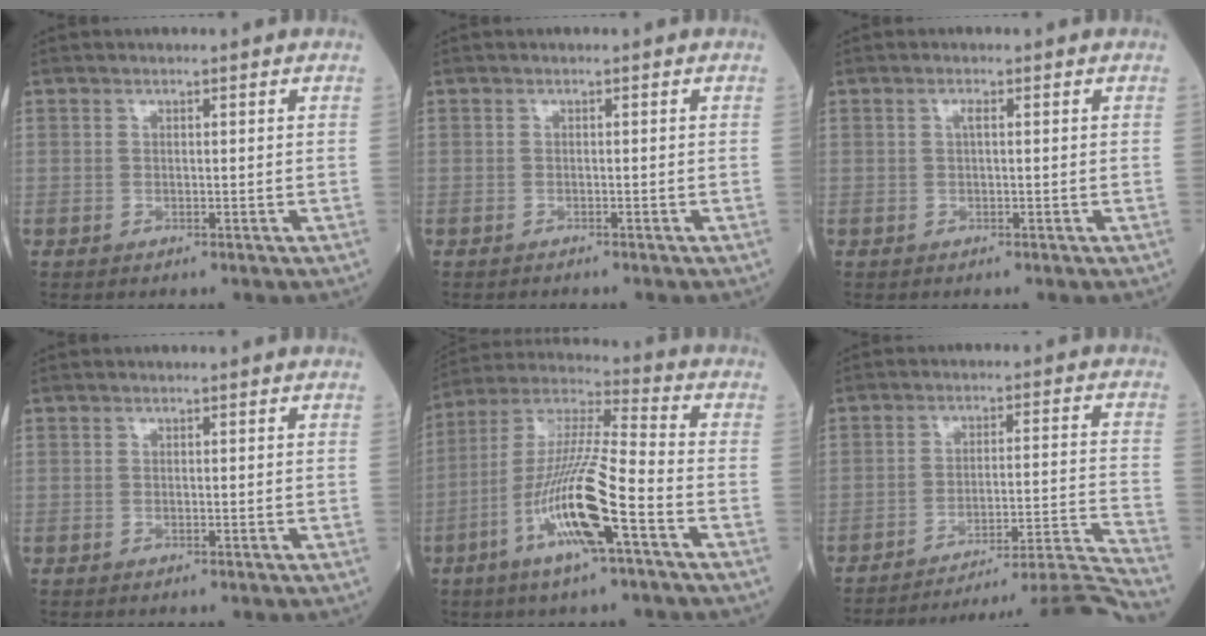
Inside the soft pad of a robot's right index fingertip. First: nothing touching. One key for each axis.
{"total": 0.5, "fx": -0.5, "fy": 0.0, "fz": 0.0, "tx": -0.004, "ty": -0.002, "tz": -0.012}
{"total": 0.9, "fx": 0.2, "fy": 0.2, "fz": 0.9, "tx": -0.019, "ty": 0.003, "tz": 0.002}
{"total": 0.0}
{"total": 15.4, "fx": -5.9, "fy": 0.8, "fz": 14.2, "tx": -0.286, "ty": -0.007, "tz": -0.115}
{"total": 20.0, "fx": -19.1, "fy": -3.6, "fz": 4.8, "tx": -0.027, "ty": 0.000, "tz": -0.259}